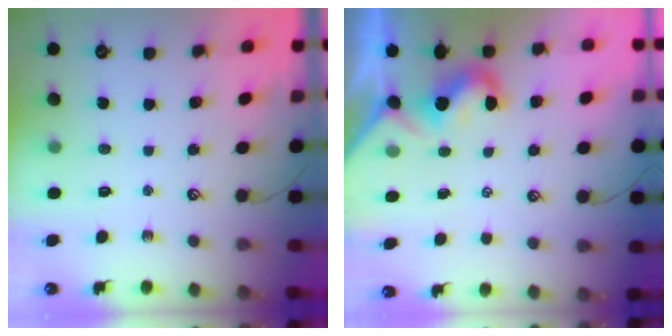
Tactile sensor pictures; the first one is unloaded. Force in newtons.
{"total": 2.1, "press": 2.1, "slide": 0.6}